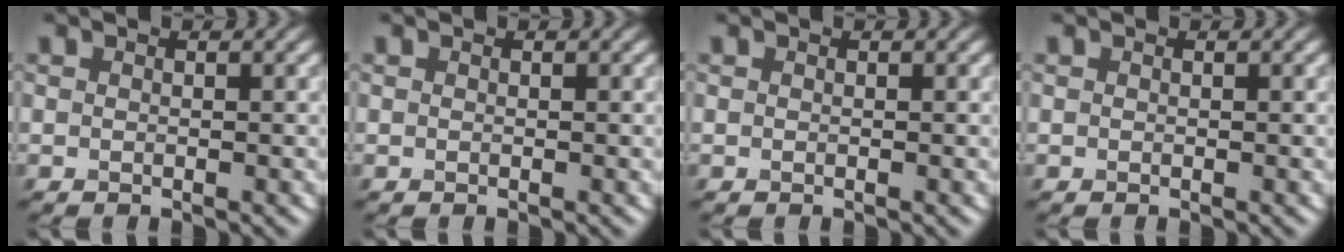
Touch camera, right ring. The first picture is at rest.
{"total": 0.0}
{"total": 0.0}
{"total": 0.0}